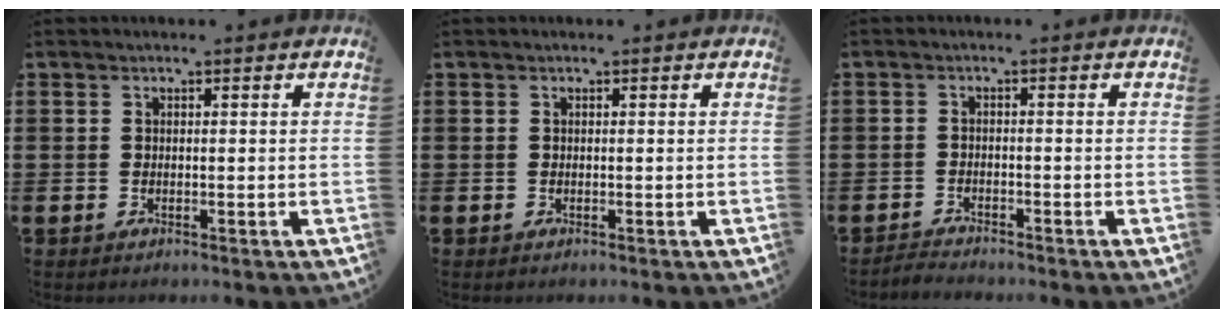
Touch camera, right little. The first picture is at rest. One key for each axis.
{"total": 0.0}
{"total": 1.5, "fx": -1.5, "fy": 0.0, "fz": -0.1, "tx": -0.003, "ty": 0.002, "tz": -0.030}